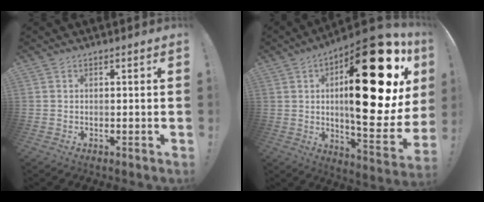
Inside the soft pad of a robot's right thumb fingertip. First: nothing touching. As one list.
[{"total": 34.3, "force": [8.7, 11.8, 31.0], "torque": [-0.459, -0.058, 0.152]}]